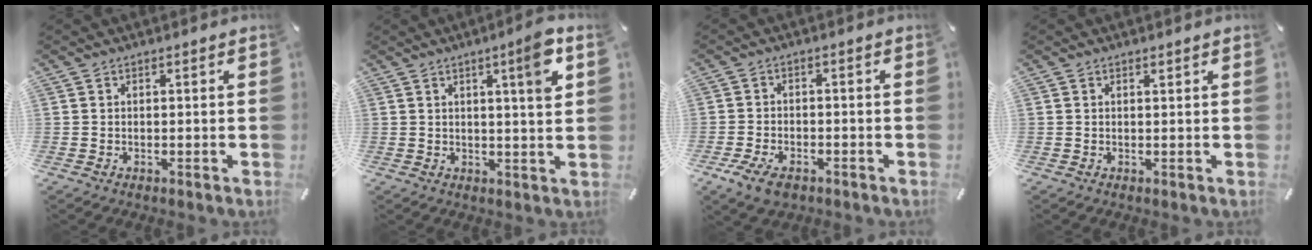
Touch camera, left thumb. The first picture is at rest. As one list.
[{"total": 8.0, "force": [3.3, 0.7, 7.3], "torque": [-0.104, -0.010, 0.043]}, {"total": 5.4, "force": [-3.2, 3.1, 3.2], "torque": [-0.075, 0.009, -0.061]}, {"total": 0.5, "force": [0.4, 0.2, 0.3], "torque": [-0.005, 0.000, 0.007]}]